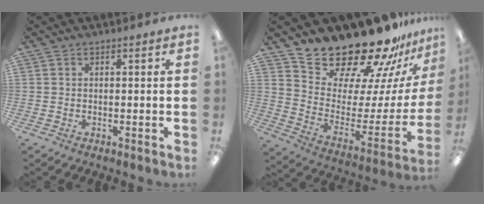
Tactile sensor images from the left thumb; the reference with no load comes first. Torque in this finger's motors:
{"motor_torque": [1.32, 1.53, 1.64, -1.13, 0.06]}